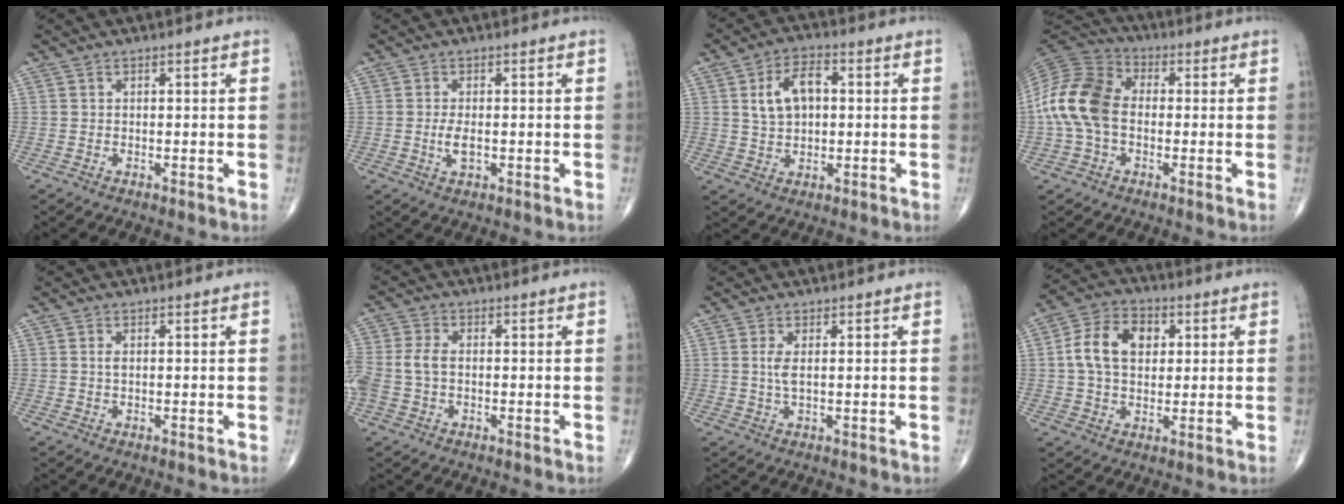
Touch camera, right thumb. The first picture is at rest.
{"total": 3.0, "force": [-0.4, 1.4, 2.6], "torque": [-0.054, -0.004, -0.007]}
{"total": 8.5, "force": [1.5, 5.2, 6.5], "torque": [-0.105, 0.011, 0.026]}
{"total": 13.4, "force": [-0.9, 9.2, 9.7], "torque": [-0.200, 0.035, -0.027]}
{"total": 0.8, "force": [0.1, 0.3, 0.7], "torque": [-0.016, -0.001, 0.001]}
{"total": 6.2, "force": [-0.6, 4.1, 4.6], "torque": [-0.122, 0.014, -0.013]}
{"total": 2.4, "force": [0.6, 0.6, 2.3], "torque": [-0.053, -0.007, 0.015]}
{"total": 10.7, "force": [1.9, 7.5, 7.5], "torque": [-0.120, 0.012, 0.028]}